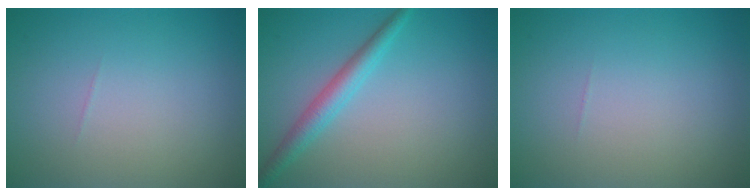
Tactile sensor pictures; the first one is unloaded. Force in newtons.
{"total": 2.7, "press": 2.7, "slide": 0.0}
{"total": 0.0}